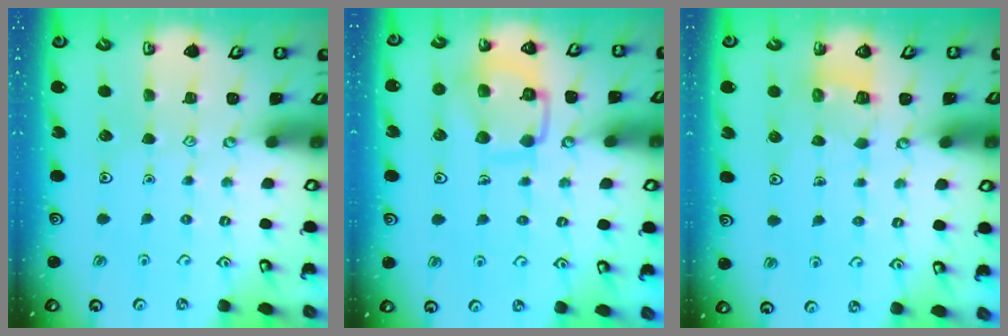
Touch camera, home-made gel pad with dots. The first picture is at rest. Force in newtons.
{"total": 12.0, "press": 12.0, "slide": 0.6}
{"total": 2.5, "press": 2.5, "slide": 0.1}